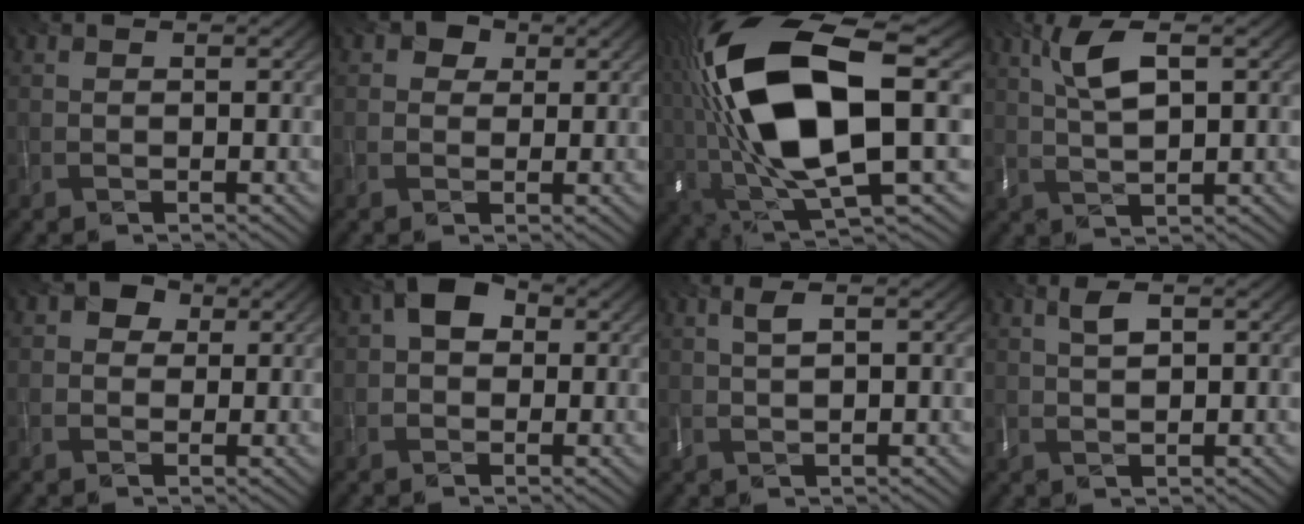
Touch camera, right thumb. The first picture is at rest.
{"total": 3.0, "force": [1.2, 2.4, 1.3], "torque": [-0.024, 0.003, 0.014]}
{"total": 19.2, "force": [0.7, 7.9, 17.5], "torque": [-0.368, -0.023, 0.018]}
{"total": 5.5, "force": [2.0, 1.3, 4.9], "torque": [-0.112, 0.005, 0.043]}
{"total": 3.4, "force": [1.0, 2.8, 1.6], "torque": [-0.032, 0.007, 0.008]}
{"total": 4.2, "force": [0.9, 3.0, 2.8], "torque": [-0.047, 0.012, 0.003]}
{"total": 1.8, "force": [0.6, 0.1, 1.7], "torque": [-0.040, 0.007, 0.015]}
{"total": 2.3, "force": [0.9, 0.6, 2.0], "torque": [-0.046, 0.005, 0.021]}